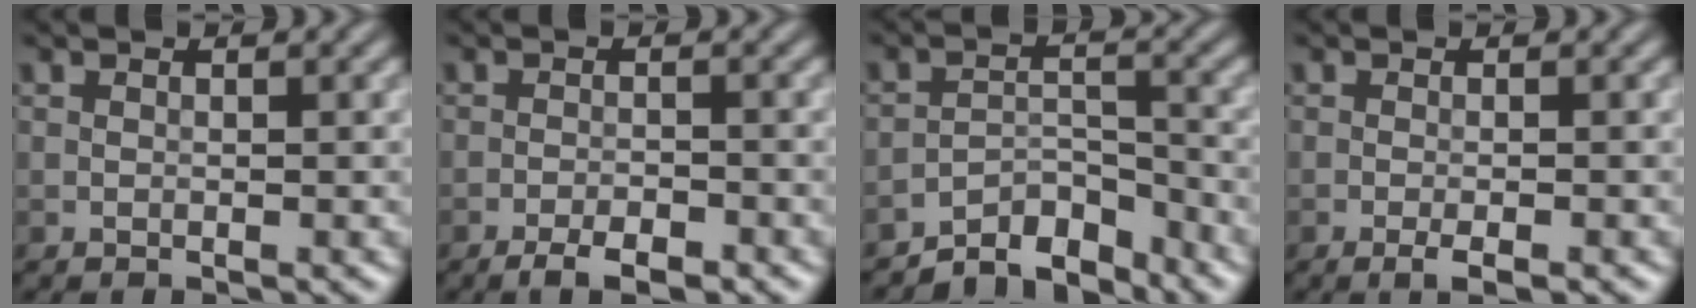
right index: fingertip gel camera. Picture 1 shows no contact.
{"total": 2.9, "force": [-2.0, 0.8, 1.9], "torque": [-0.030, 0.002, -0.037]}
{"total": 4.9, "force": [-4.6, 1.4, 1.3], "torque": [-0.012, 0.006, -0.084]}
{"total": 1.6, "force": [-0.9, 0.2, 1.4], "torque": [-0.020, -0.002, -0.016]}